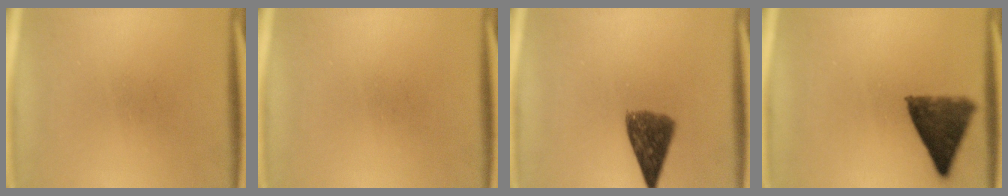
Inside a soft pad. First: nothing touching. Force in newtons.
{"total": 0.0}
{"total": 7.6}
{"total": 9.7}